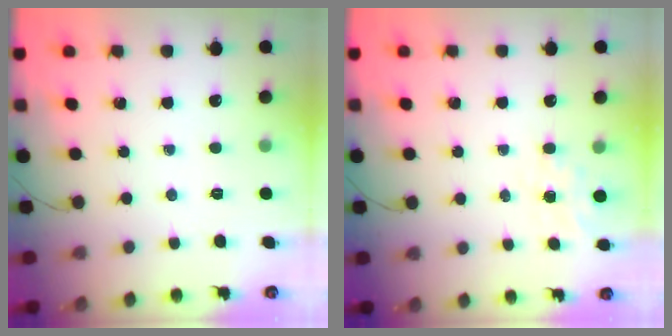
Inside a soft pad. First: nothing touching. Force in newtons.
{"total": 5.3, "press": 5.2, "slide": 1.2}